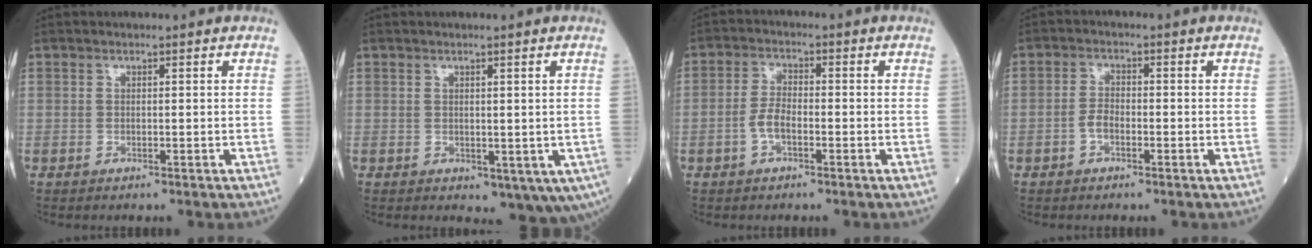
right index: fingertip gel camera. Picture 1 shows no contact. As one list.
[{"total": 5.9, "force": [-1.1, 3.1, 4.9], "torque": [-0.042, -0.012, -0.004]}, {"total": 3.7, "force": [-1.3, 1.6, 3.1], "torque": [-0.066, 0.008, -0.028]}, {"total": 2.5, "force": [-1.0, 1.2, 1.9], "torque": [-0.036, 0.006, -0.021]}]